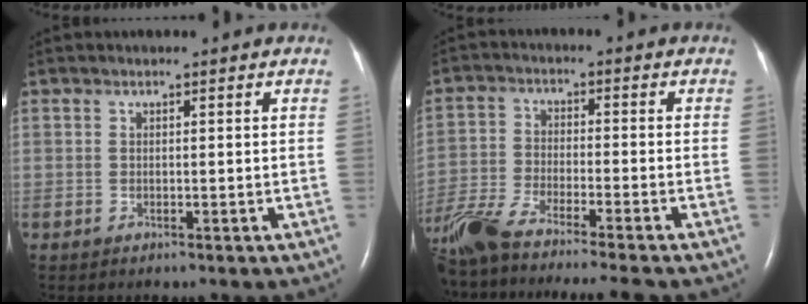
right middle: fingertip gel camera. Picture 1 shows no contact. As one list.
[{"total": 16.3, "force": [-14.0, 0.2, 8.5], "torque": [-0.181, -0.035, -0.245]}]